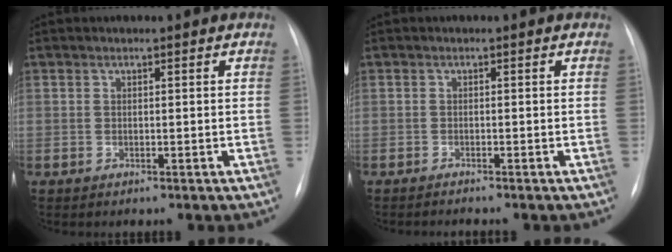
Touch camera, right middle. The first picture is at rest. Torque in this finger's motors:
{"motor_torque": [0.58, -0.63, 0.05, 0.01]}